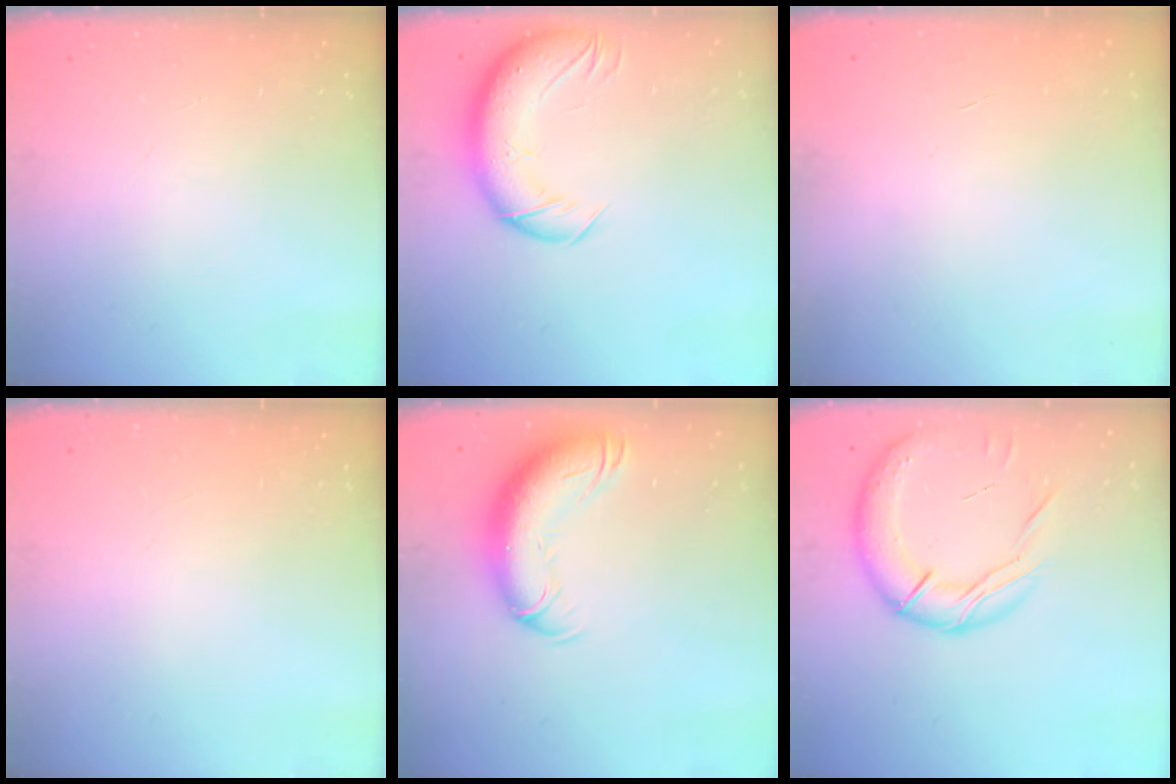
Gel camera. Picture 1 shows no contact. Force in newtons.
{"total": 13.3, "press": 12.8, "slide": 3.6}
{"total": 0.0}
{"total": 0.0}
{"total": 15.2, "press": 14.8, "slide": 3.6}
{"total": 17.8, "press": 17.6, "slide": 2.9}